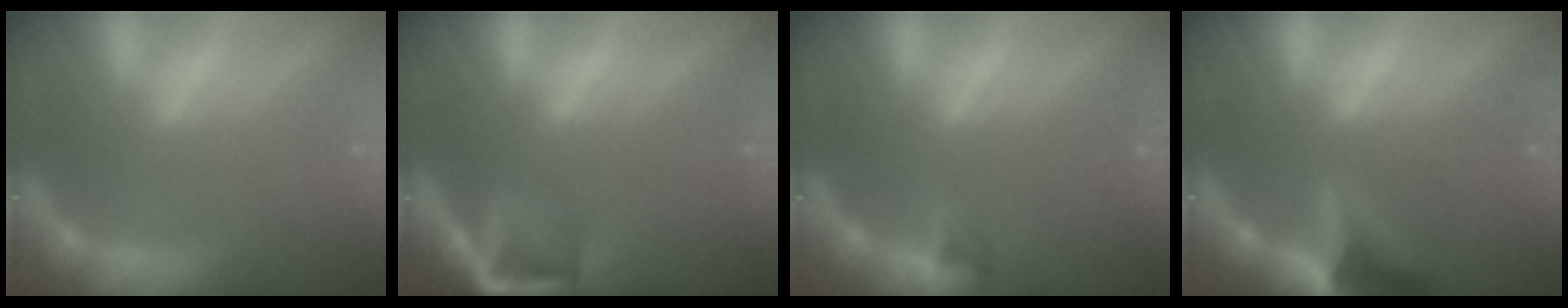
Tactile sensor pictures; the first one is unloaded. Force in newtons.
{"total": 4.9}
{"total": 1.4}
{"total": 7.4}